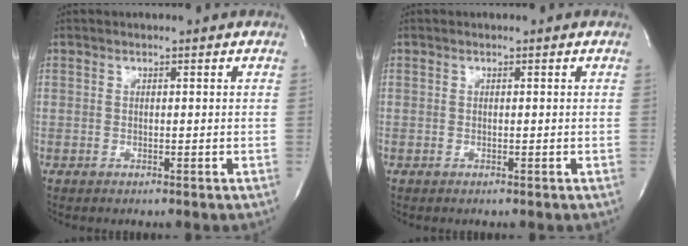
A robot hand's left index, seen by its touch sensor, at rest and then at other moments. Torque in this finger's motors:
{"motor_torque": [0.06, -0.14, 0.09, 0.01]}